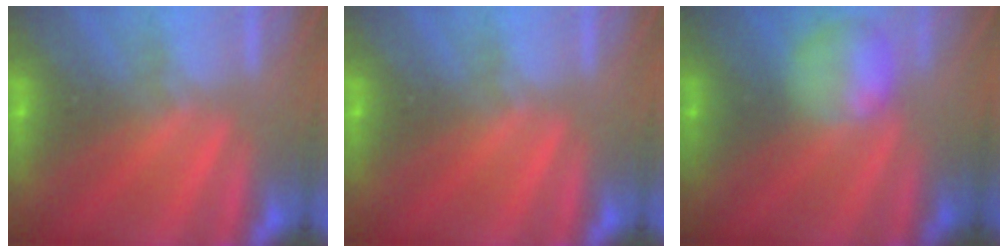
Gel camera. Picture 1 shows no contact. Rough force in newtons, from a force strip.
{"total": 0.0}
{"total": 2.4}